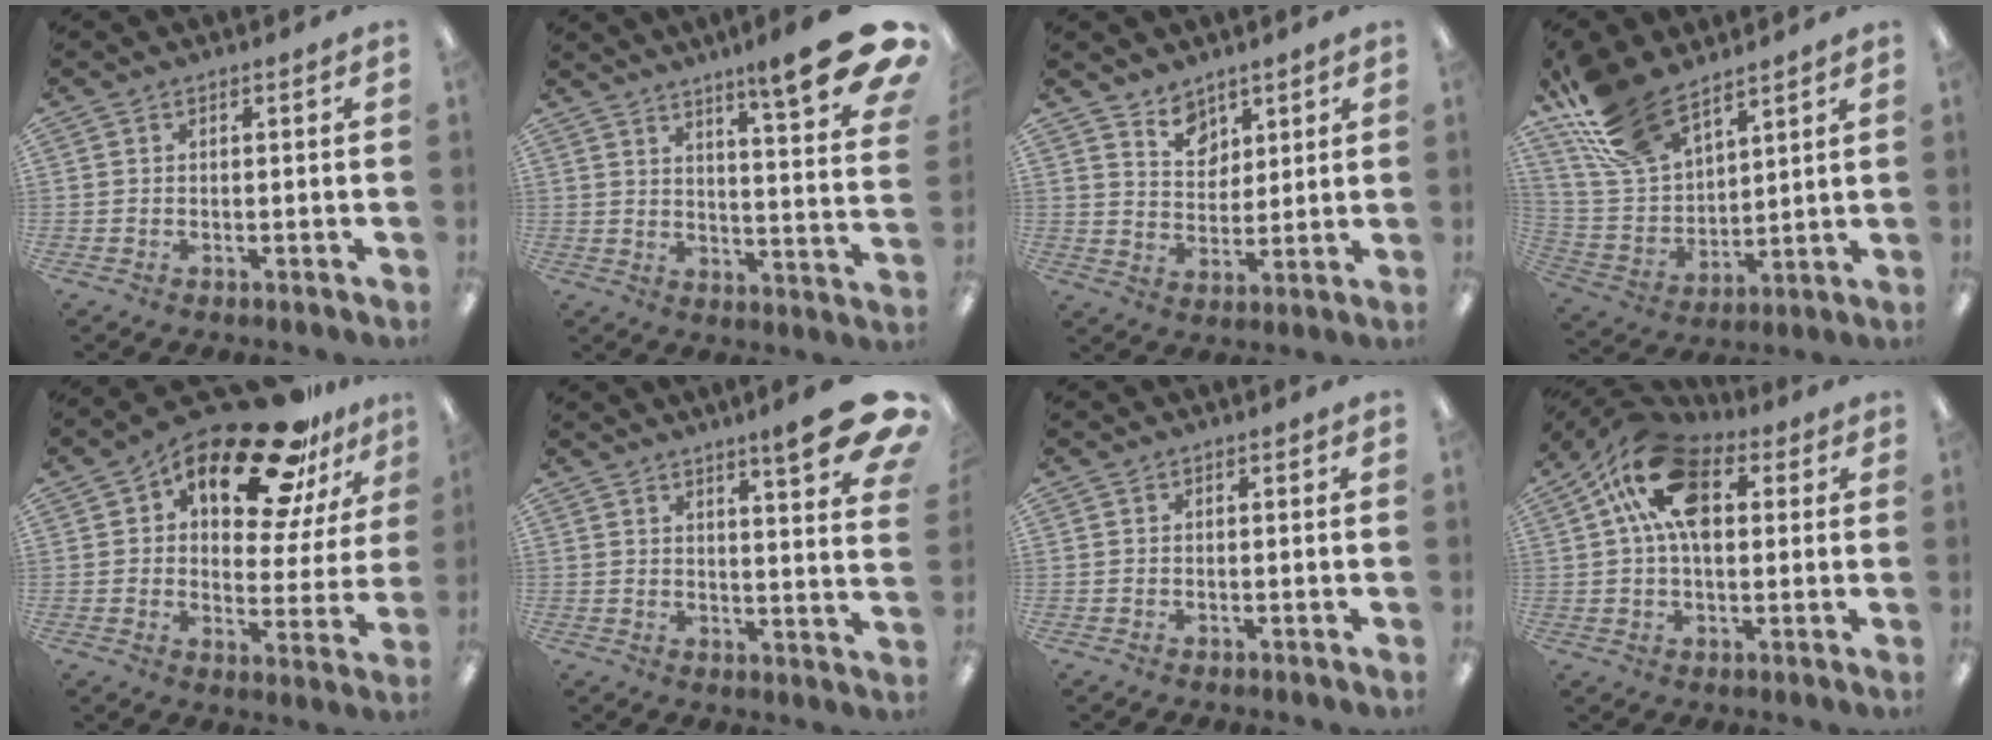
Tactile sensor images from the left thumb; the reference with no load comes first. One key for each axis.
{"total": 14.9, "fx": 10.4, "fy": 2.0, "fz": 10.4, "tx": -0.152, "ty": -0.083, "tz": 0.163}
{"total": 7.7, "fx": 5.7, "fy": 5.1, "fz": 1.4, "tx": -0.014, "ty": -0.033, "tz": 0.103}
{"total": 16.9, "fx": 12.9, "fy": 7.8, "fz": 7.5, "tx": -0.176, "ty": -0.056, "tz": 0.245}
{"total": 21.4, "fx": 14.9, "fy": 8.2, "fz": 13.0, "tx": -0.203, "ty": -0.101, "tz": 0.250}
{"total": 11.6, "fx": 7.7, "fy": 1.8, "fz": 8.5, "tx": -0.104, "ty": -0.057, "tz": 0.120}
{"total": 0.0}
{"total": 17.0, "fx": 5.5, "fy": 10.5, "fz": 12.2, "tx": -0.223, "ty": 0.008, "tz": 0.101}